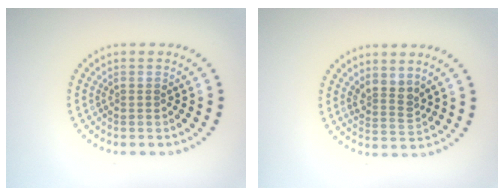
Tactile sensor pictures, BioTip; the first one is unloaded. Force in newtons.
{"total": 2.3, "press": 1.8, "slide": 1.5}